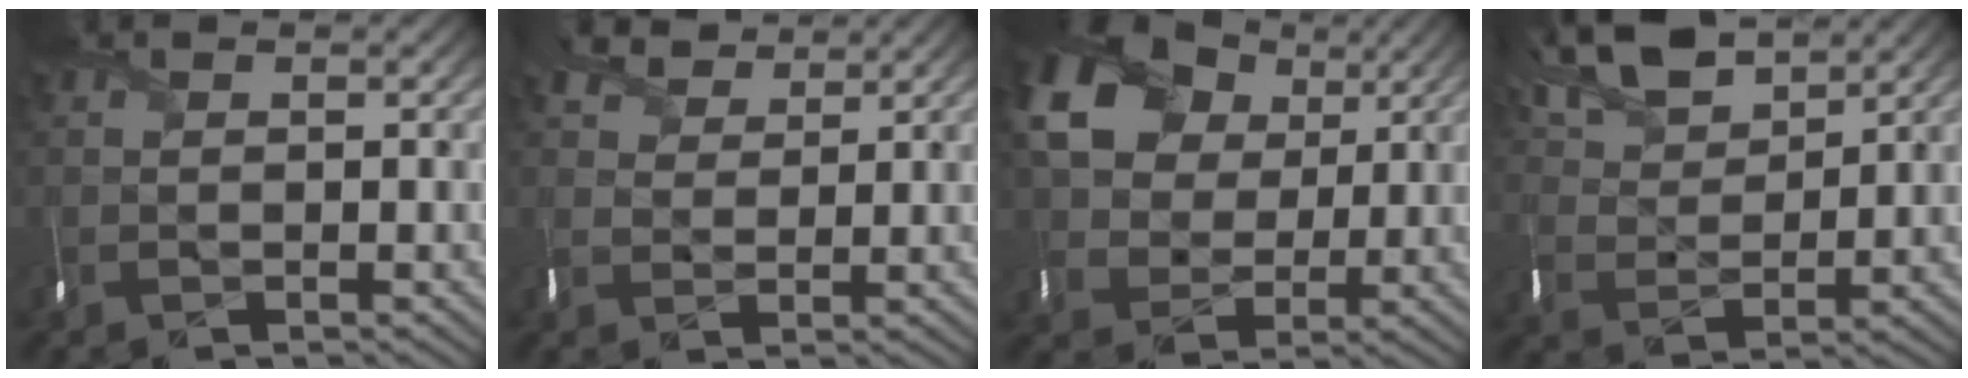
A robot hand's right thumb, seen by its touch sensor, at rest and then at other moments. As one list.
[{"total": 3.1, "force": [2.9, 1.2, -0.2], "torque": [-0.011, 0.007, 0.050]}, {"total": 14.1, "force": [6.0, 10.6, 7.1], "torque": [-0.187, 0.047, 0.108]}, {"total": 8.1, "force": [6.4, 3.0, 3.8], "torque": [-0.107, 0.018, 0.122]}]